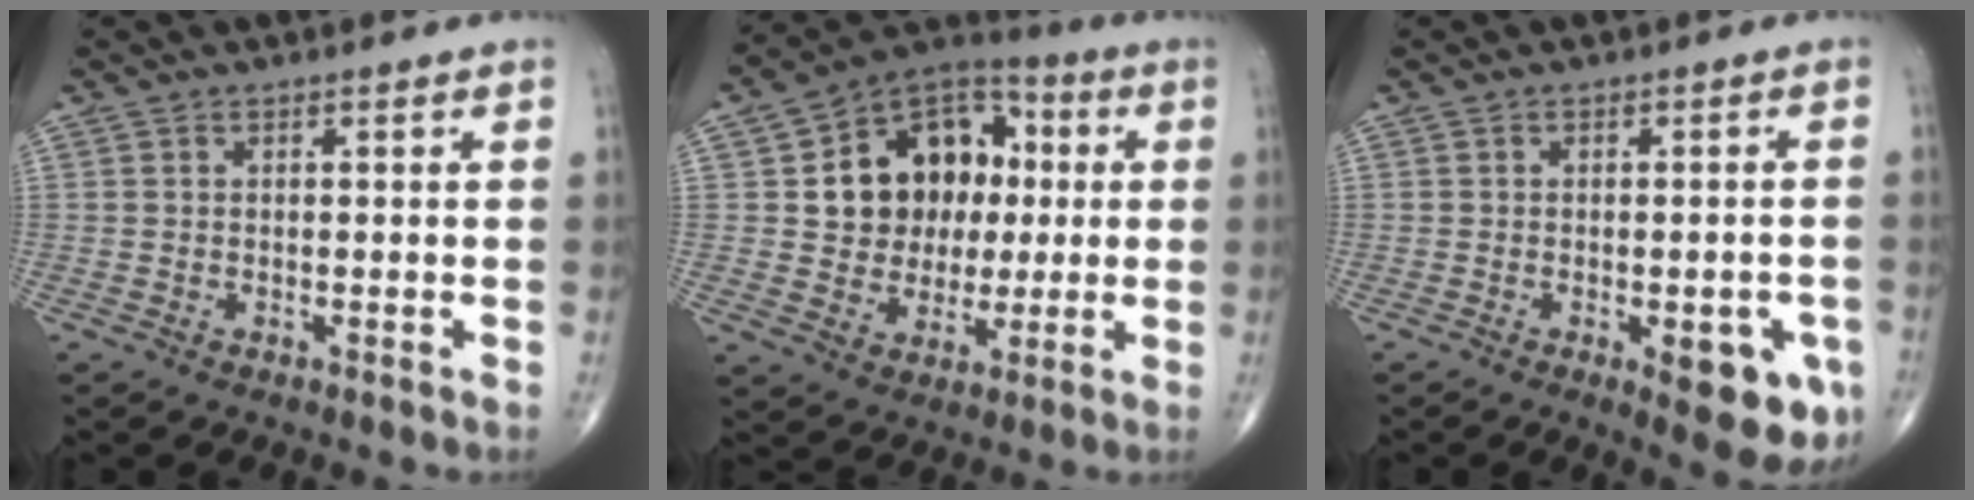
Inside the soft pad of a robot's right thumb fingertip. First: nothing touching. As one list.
[{"total": 17.0, "force": [2.5, 13.4, 10.2], "torque": [-0.106, 0.019, 0.041]}, {"total": 10.1, "force": [-3.7, 3.8, 8.6], "torque": [-0.079, 0.000, -0.036]}]